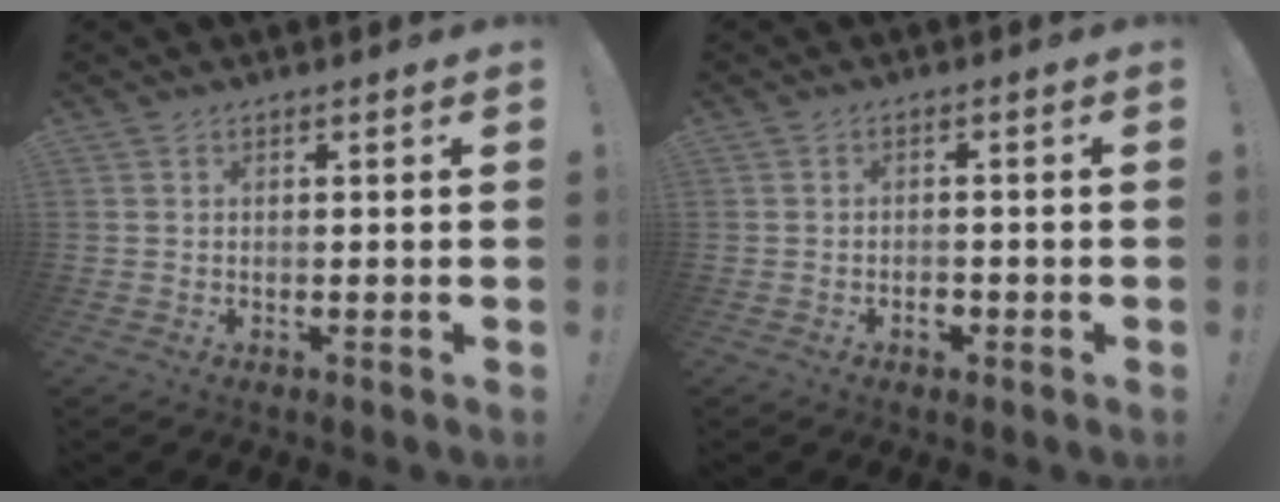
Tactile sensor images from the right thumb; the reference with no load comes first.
{"total": 2.4, "force": [-1.5, 1.3, 1.3], "torque": [-0.016, 0.003, -0.028]}